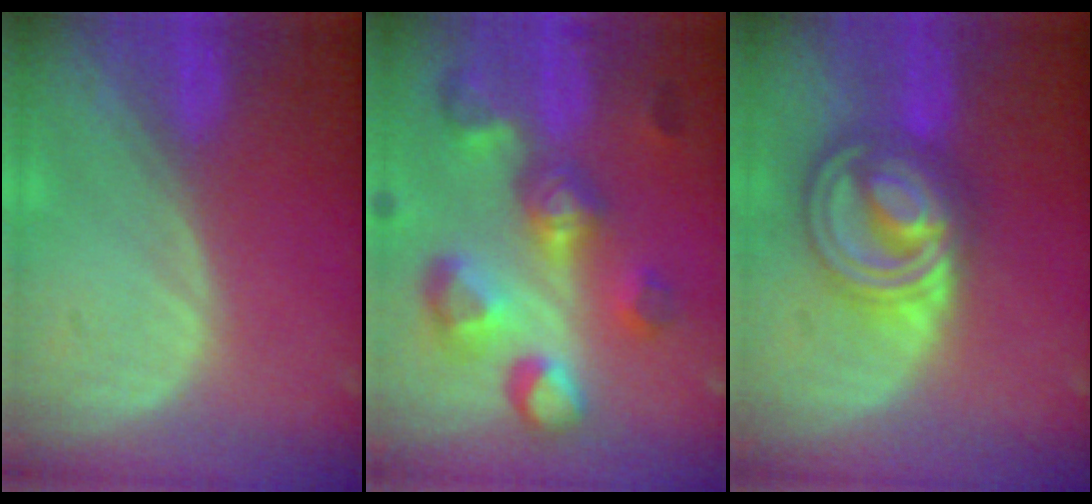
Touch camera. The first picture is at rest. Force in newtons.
{"total": 11.3, "press": 10.1, "slide": 5.1}
{"total": 9.2, "press": 9.2, "slide": 0.7}